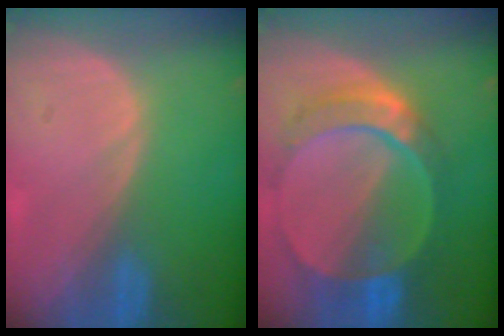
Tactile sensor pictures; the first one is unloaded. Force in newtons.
{"total": 9.3, "press": 8.1, "slide": 4.6}